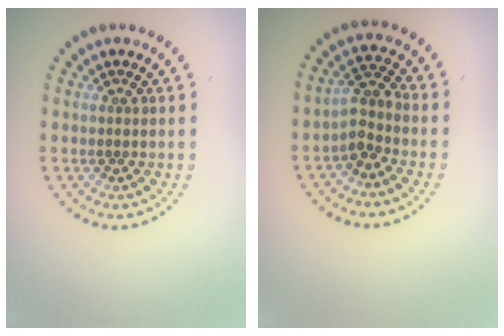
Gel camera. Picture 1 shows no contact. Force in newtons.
{"total": 2.5, "press": 2.0, "slide": 1.6}